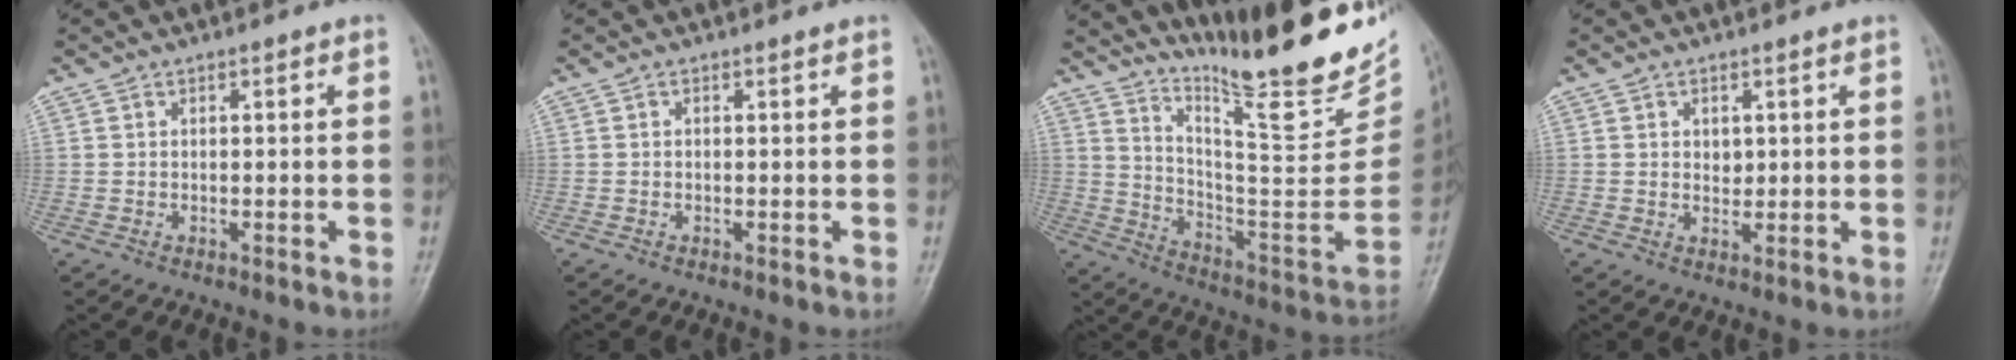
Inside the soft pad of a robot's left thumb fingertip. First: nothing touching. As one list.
[{"total": 0.0}, {"total": 24.6, "force": [19.5, 4.1, 14.5], "torque": [-0.188, -0.135, 0.297]}, {"total": 3.0, "force": [0.9, 2.3, 1.7], "torque": [-0.007, -0.005, 0.015]}]